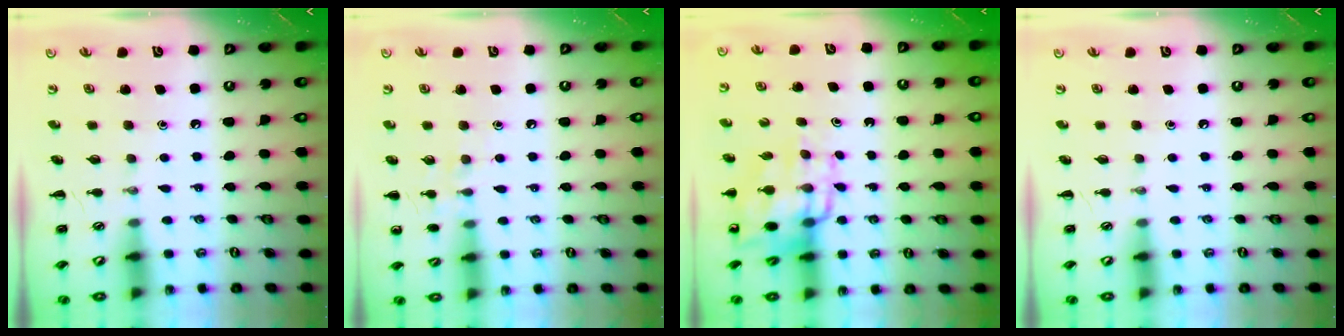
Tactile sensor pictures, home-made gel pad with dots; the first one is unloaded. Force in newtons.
{"total": 6.6, "press": 6.4, "slide": 1.6}
{"total": 12.9, "press": 12.5, "slide": 3.4}
{"total": 0.0}